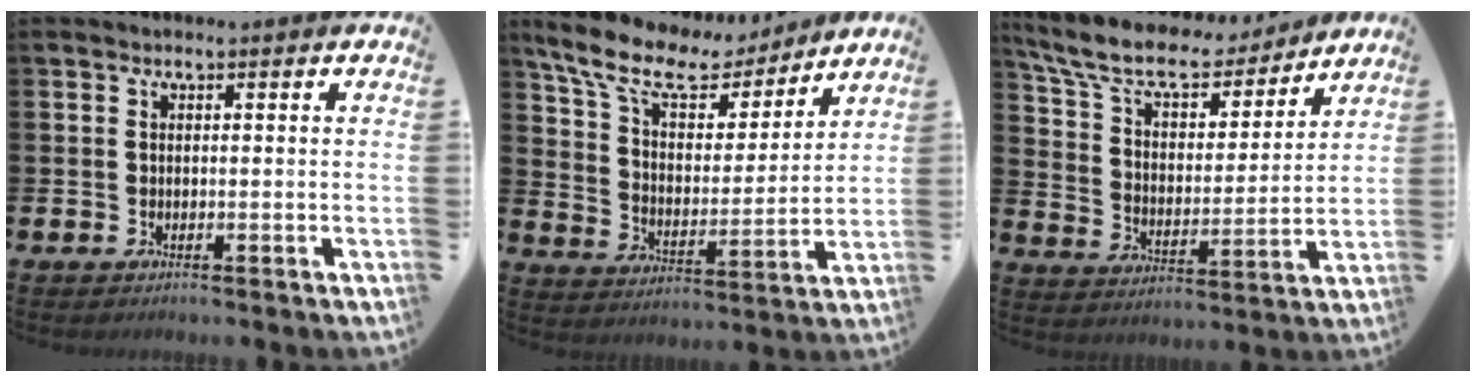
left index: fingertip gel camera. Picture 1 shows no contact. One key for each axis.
{"total": 10.9, "fx": 9.0, "fy": 4.3, "fz": 4.5, "tx": -0.126, "ty": -0.052, "tz": 0.157}
{"total": 9.6, "fx": 8.3, "fy": 3.2, "fz": 3.4, "tx": -0.104, "ty": -0.052, "tz": 0.145}